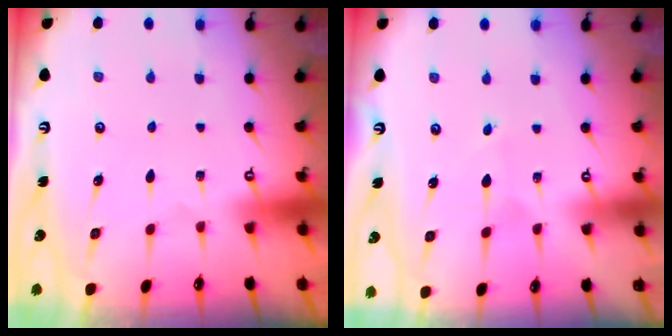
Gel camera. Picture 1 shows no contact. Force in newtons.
{"total": 3.0, "press": 3.0, "slide": 0.2}